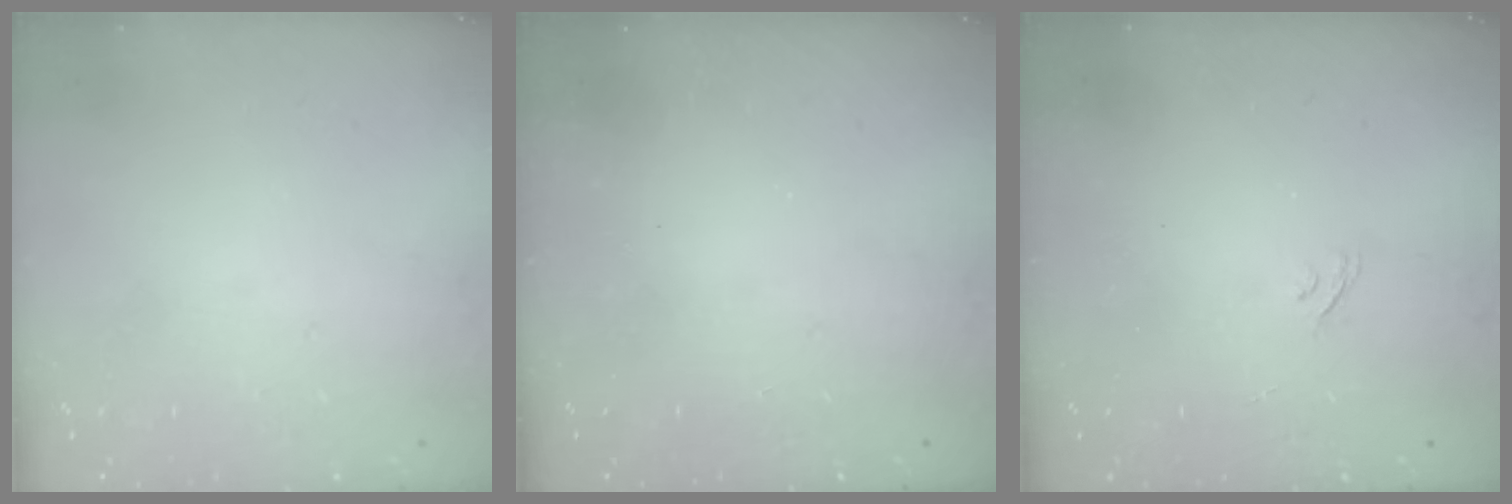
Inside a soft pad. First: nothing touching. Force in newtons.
{"total": 2.6, "press": 2.4, "slide": 0.8}
{"total": 2.2, "press": 1.9, "slide": 1.1}